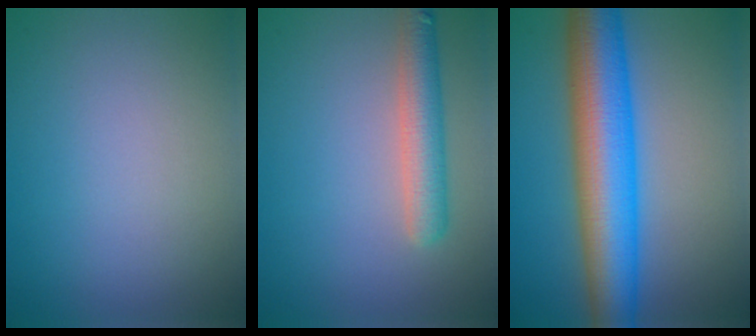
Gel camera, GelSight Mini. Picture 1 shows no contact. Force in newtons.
{"total": 3.9, "press": 3.9, "slide": 0.1}
{"total": 10.5, "press": 10.4, "slide": 0.1}